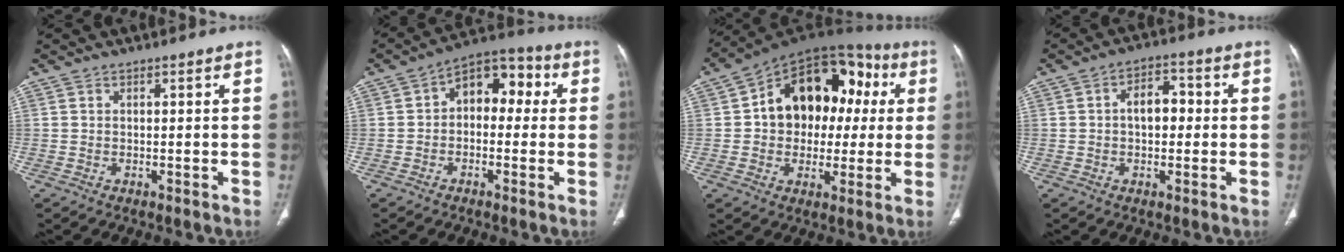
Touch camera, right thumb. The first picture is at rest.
{"total": 9.8, "force": [0.9, 6.5, 7.3], "torque": [-0.067, 0.037, -0.002]}
{"total": 20.8, "force": [2.8, 14.7, 14.4], "torque": [-0.161, 0.040, 0.038]}
{"total": 6.1, "force": [0.1, 4.0, 4.6], "torque": [-0.056, 0.019, -0.006]}